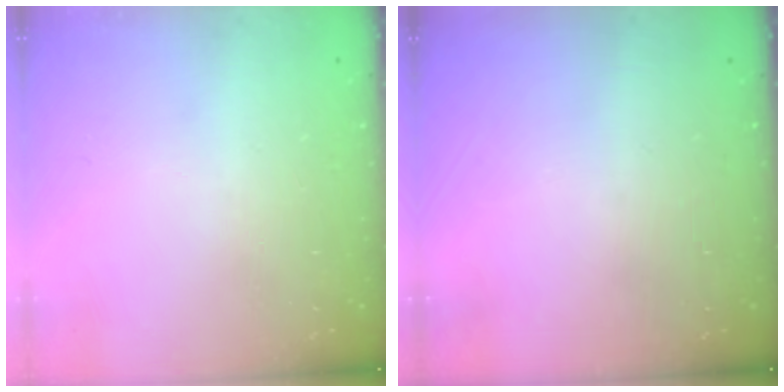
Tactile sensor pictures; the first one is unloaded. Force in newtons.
{"total": 0.0}